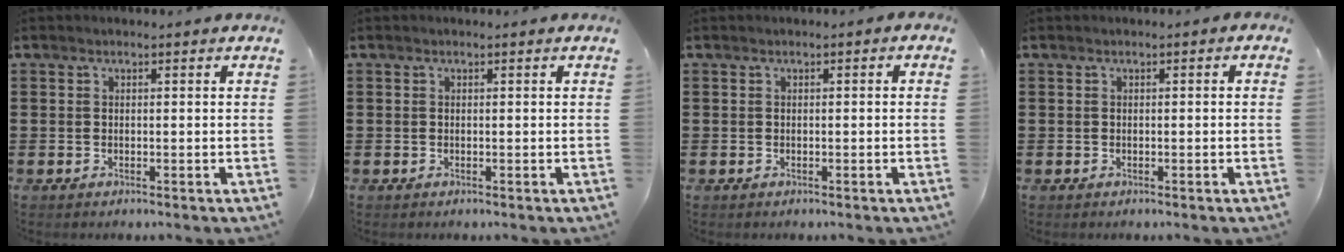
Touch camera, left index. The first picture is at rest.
{"total": 0.0}
{"total": 0.6, "force": [-0.4, 0.4, 0.1], "torque": [-0.003, 0.001, -0.010]}
{"total": 0.6, "force": [-0.4, 0.4, 0.1], "torque": [-0.003, 0.001, -0.010]}